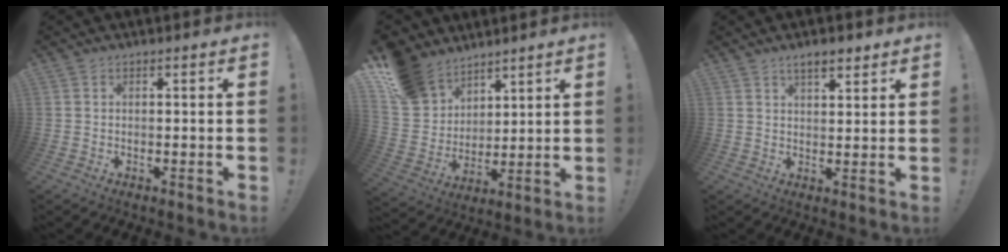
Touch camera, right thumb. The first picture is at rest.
{"total": 13.7, "force": [9.8, 9.0, 3.2], "torque": [-0.071, -0.064, 0.195]}
{"total": 5.3, "force": [3.8, 1.9, 3.1], "torque": [-0.038, -0.019, 0.065]}